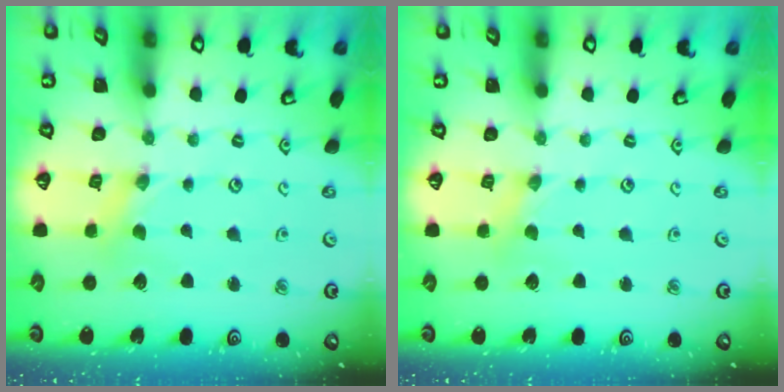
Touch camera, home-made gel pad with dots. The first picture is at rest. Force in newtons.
{"total": 1.2, "press": 1.1, "slide": 0.2}